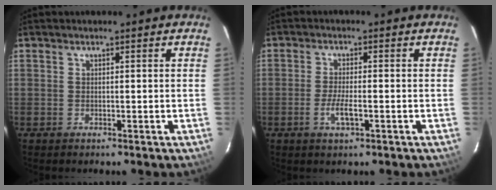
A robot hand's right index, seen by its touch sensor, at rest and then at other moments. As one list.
[{"total": 3.7, "force": [-1.5, 0.8, 3.3], "torque": [-0.071, -0.006, -0.030]}]